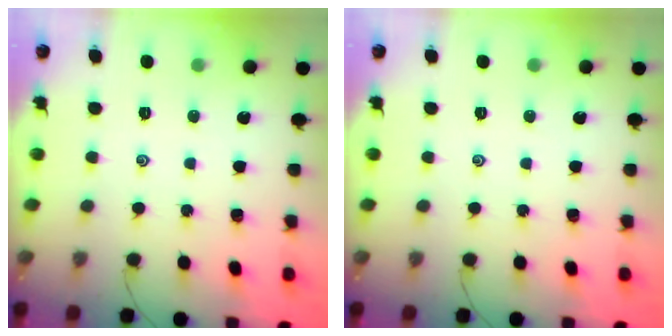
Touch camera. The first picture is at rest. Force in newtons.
{"total": 0.0}